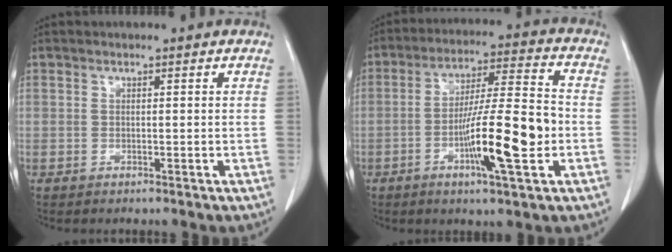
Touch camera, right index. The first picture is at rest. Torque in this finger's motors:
{"motor_torque": [0.99, 0.08, 0.41, 0.20]}